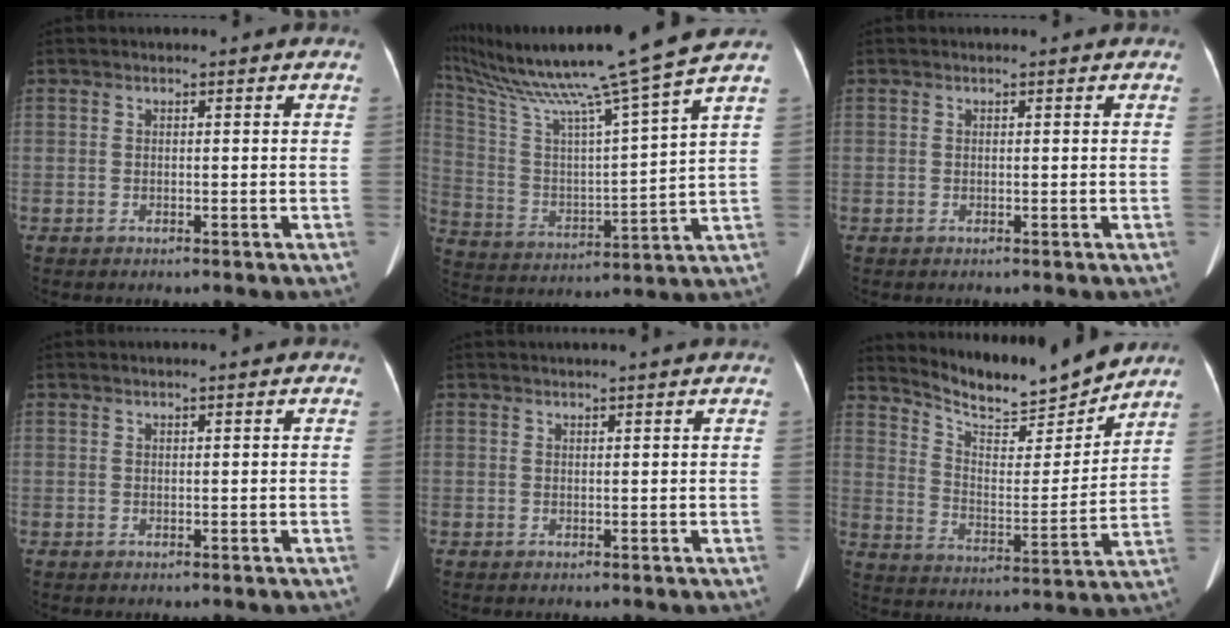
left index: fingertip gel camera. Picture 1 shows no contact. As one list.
[{"total": 23.2, "force": [19.0, -2.2, 13.1], "torque": [-0.249, -0.024, 0.317]}, {"total": 0.0}, {"total": 1.4, "force": [1.2, -0.3, 0.7], "torque": [-0.009, 0.013, 0.022]}, {"total": 4.9, "force": [4.5, -0.4, 2.0], "torque": [-0.022, 0.026, 0.051]}, {"total": 14.8, "force": [14.0, 1.4, 4.4], "torque": [-0.082, -0.016, 0.224]}]